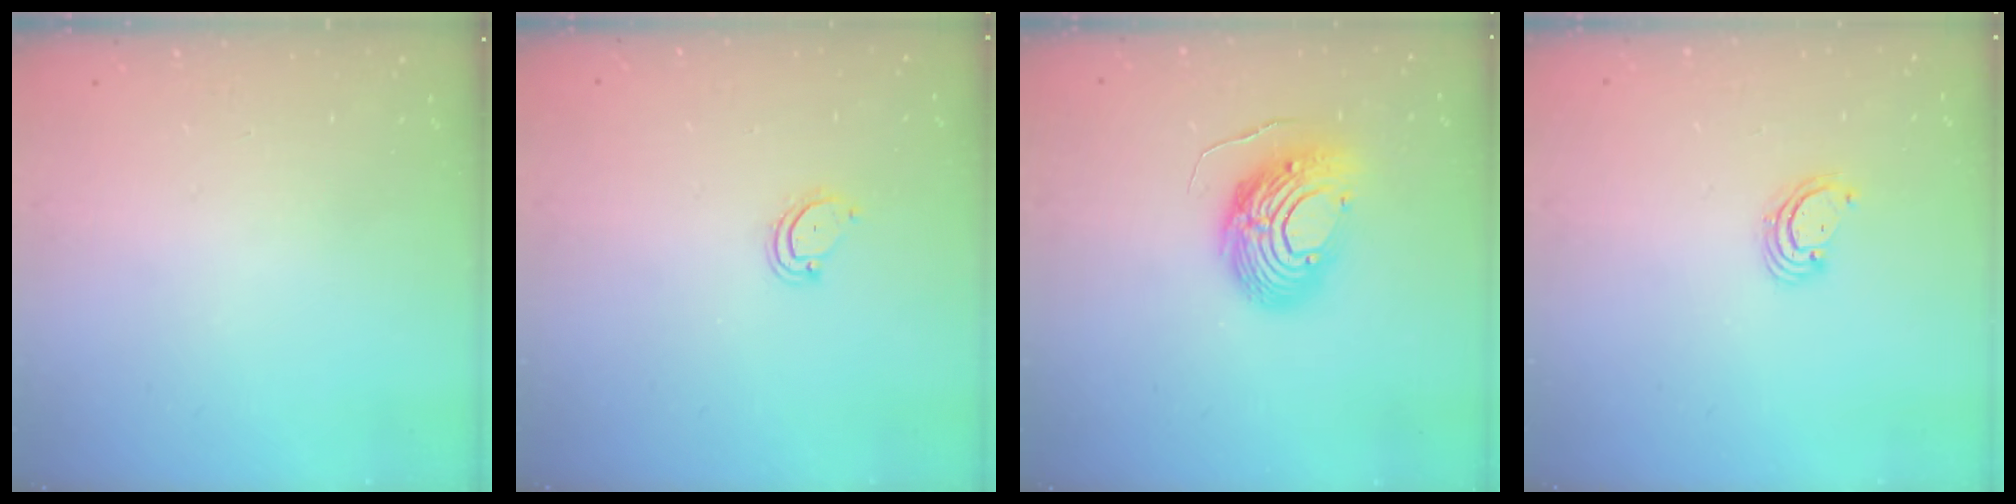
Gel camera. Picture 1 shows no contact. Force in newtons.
{"total": 3.5, "press": 3.5, "slide": 0.3}
{"total": 12.8, "press": 12.7, "slide": 1.3}
{"total": 3.1, "press": 3.1, "slide": 0.3}